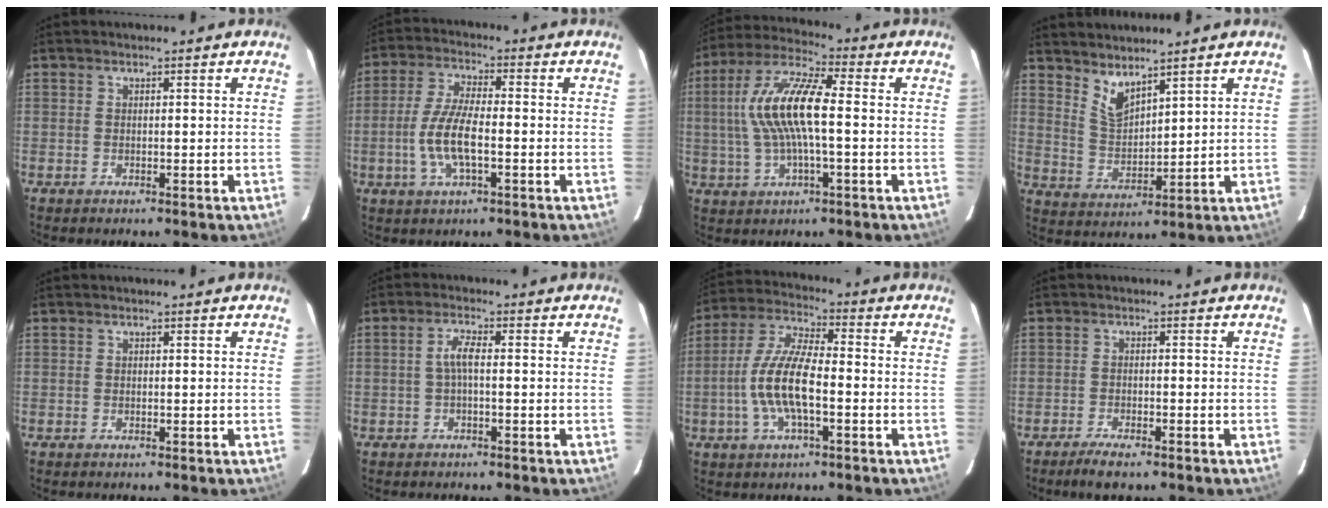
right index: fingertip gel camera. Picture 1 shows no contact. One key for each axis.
{"total": 8.9, "fx": -2.2, "fy": 2.8, "fz": 8.1, "tx": -0.169, "ty": -0.001, "tz": -0.044}
{"total": 13.3, "fx": 0.3, "fy": 3.6, "fz": 12.8, "tx": -0.257, "ty": 0.015, "tz": 0.002}
{"total": 5.8, "fx": 4.7, "fy": 1.7, "fz": 3.0, "tx": -0.053, "ty": -0.008, "tz": 0.098}
{"total": 0.0}
{"total": 2.8, "fx": -0.3, "fy": 0.5, "fz": 2.8, "tx": -0.057, "ty": 0.007, "tz": -0.005}
{"total": 12.1, "fx": -2.9, "fy": 3.8, "fz": 11.1, "tx": -0.231, "ty": 0.002, "tz": -0.058}
{"total": 3.9, "fx": -3.1, "fy": 0.8, "fz": 2.3, "tx": -0.059, "ty": -0.007, "tz": -0.058}